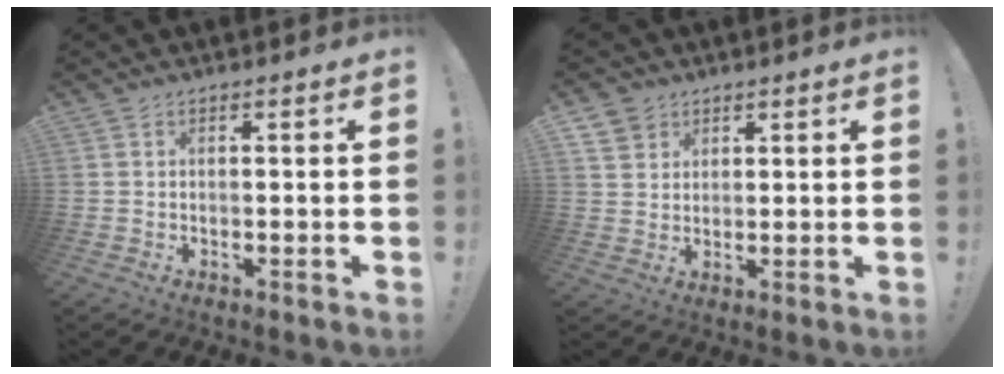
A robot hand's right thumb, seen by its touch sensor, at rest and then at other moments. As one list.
[{"total": 4.9, "force": [3.0, 3.7, 0.6], "torque": [-0.013, -0.016, 0.059]}]